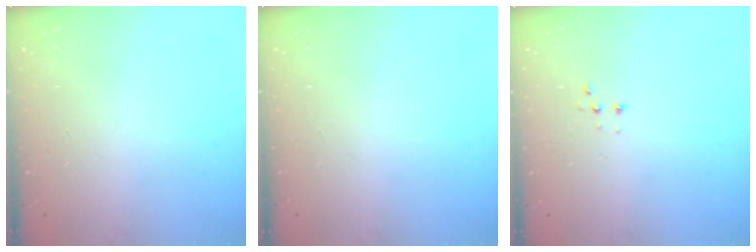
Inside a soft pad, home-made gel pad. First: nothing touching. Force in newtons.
{"total": 0.0}
{"total": 2.7, "press": 2.7, "slide": 0.5}